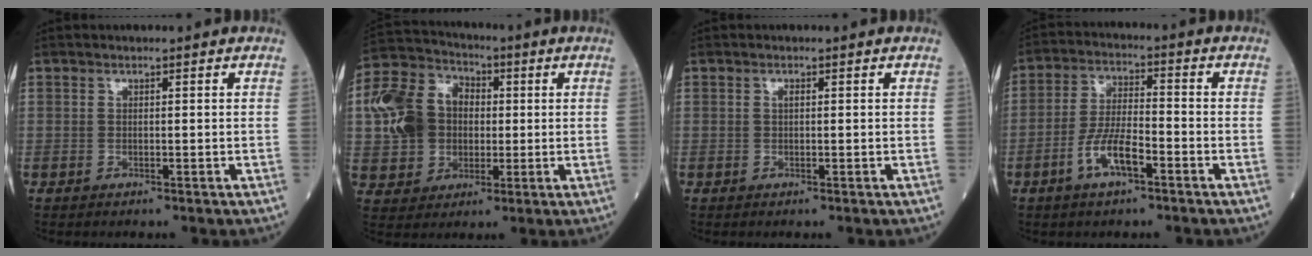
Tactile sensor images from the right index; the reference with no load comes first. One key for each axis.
{"total": 12.5, "fx": 0.8, "fy": 10.4, "fz": 6.9, "tx": -0.176, "ty": 0.043, "tz": 0.020}
{"total": 0.6, "fx": 0.2, "fy": 0.2, "fz": 0.5, "tx": -0.011, "ty": 0.001, "tz": 0.003}
{"total": 7.1, "fx": -3.5, "fy": 2.0, "fz": 5.8, "tx": -0.114, "ty": 0.003, "tz": -0.067}